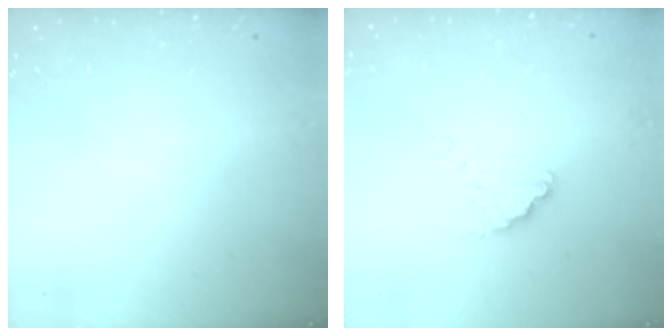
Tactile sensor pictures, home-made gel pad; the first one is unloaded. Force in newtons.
{"total": 1.9, "press": 1.9, "slide": 0.0}